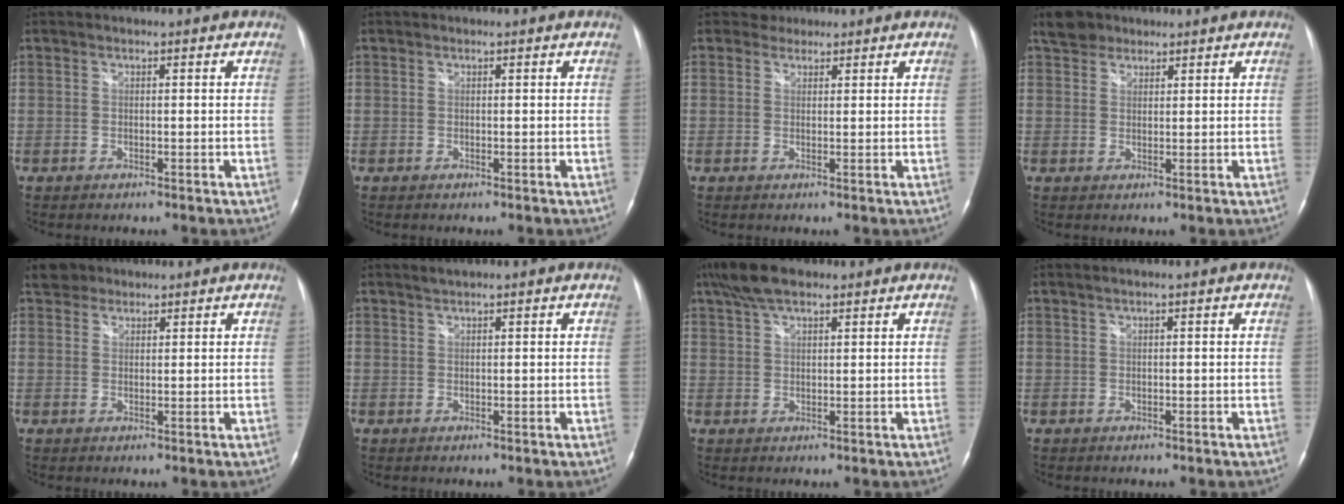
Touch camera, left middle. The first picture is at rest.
{"total": 0.0}
{"total": 1.8, "force": [1.4, 0.9, -0.5], "torque": [0.010, 0.006, 0.017]}
{"total": 3.6, "force": [2.8, 2.2, 0.6], "torque": [-0.019, 0.014, 0.051]}
{"total": 2.9, "force": [2.2, 1.8, 0.2], "torque": [-0.009, 0.014, 0.038]}
{"total": 0.8, "force": [0.7, -0.1, 0.1], "torque": [-0.006, 0.003, 0.018]}
{"total": 6.5, "force": [4.7, 2.2, 3.9], "torque": [-0.085, 0.022, 0.088]}
{"total": 0.6, "force": [0.4, -0.1, 0.5], "torque": [-0.015, 0.009, 0.012]}